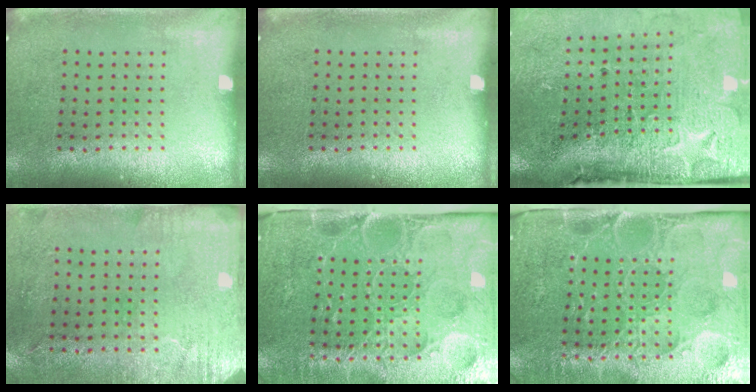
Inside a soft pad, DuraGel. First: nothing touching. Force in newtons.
{"total": 0.0}
{"total": 4.9, "press": 3.9, "slide": 3.0}
{"total": 3.0, "press": 2.4, "slide": 1.8}
{"total": 5.2, "press": 4.2, "slide": 3.0}
{"total": 5.1, "press": 4.2, "slide": 2.8}